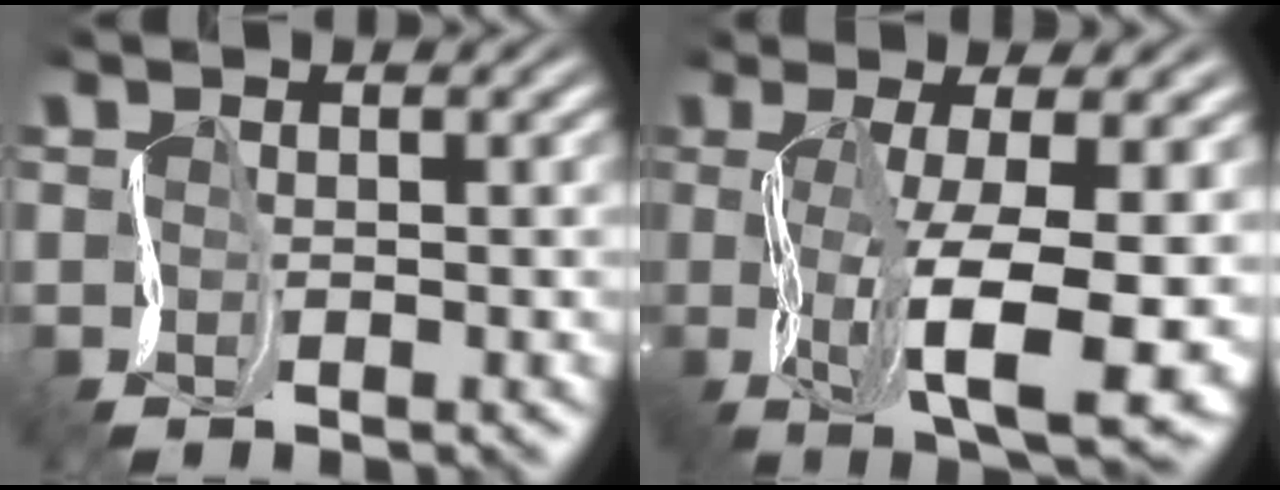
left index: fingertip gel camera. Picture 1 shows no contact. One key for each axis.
{"total": 10.9, "fx": -1.4, "fy": 3.5, "fz": 10.3, "tx": -0.173, "ty": -0.015, "tz": -0.009}